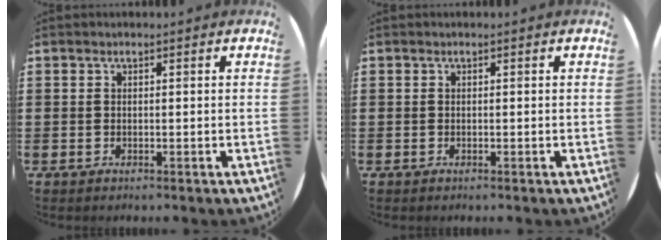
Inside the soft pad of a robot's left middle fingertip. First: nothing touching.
{"total": 0.0}